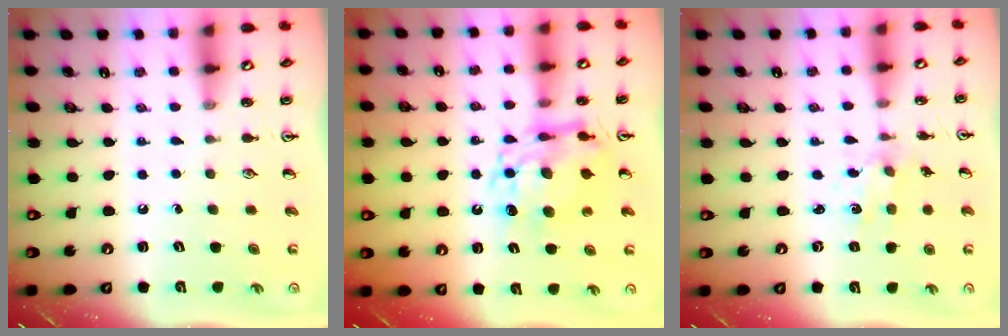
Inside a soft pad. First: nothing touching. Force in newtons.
{"total": 12.1, "press": 12.1, "slide": 1.1}
{"total": 1.4, "press": 1.4, "slide": 0.2}